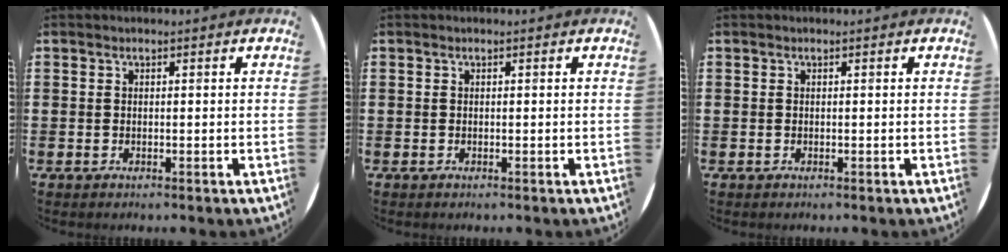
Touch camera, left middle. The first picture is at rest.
{"total": 0.0}
{"total": 0.0}